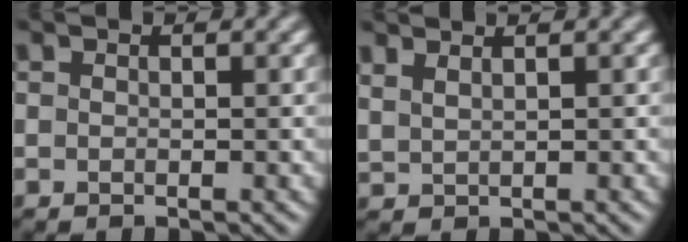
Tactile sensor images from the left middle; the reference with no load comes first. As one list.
[{"total": 2.3, "force": [1.9, 0.7, 0.9], "torque": [-0.008, 0.007, 0.027]}]